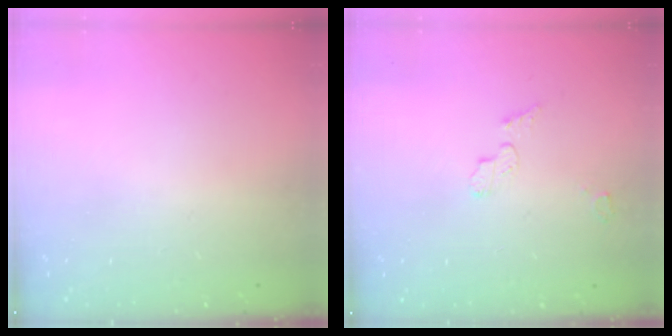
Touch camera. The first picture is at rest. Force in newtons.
{"total": 5.4, "press": 5.4, "slide": 0.2}